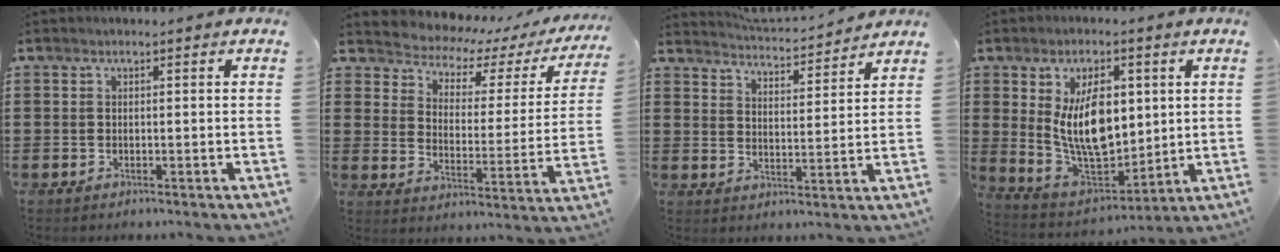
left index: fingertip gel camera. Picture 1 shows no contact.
{"total": 3.6, "force": [3.3, 1.3, 0.6], "torque": [-0.039, -0.034, 0.047]}
{"total": 3.5, "force": [3.4, -0.4, 0.1], "torque": [-0.021, -0.030, 0.056]}
{"total": 11.8, "force": [2.7, 6.8, 9.2], "torque": [-0.178, 0.002, 0.047]}